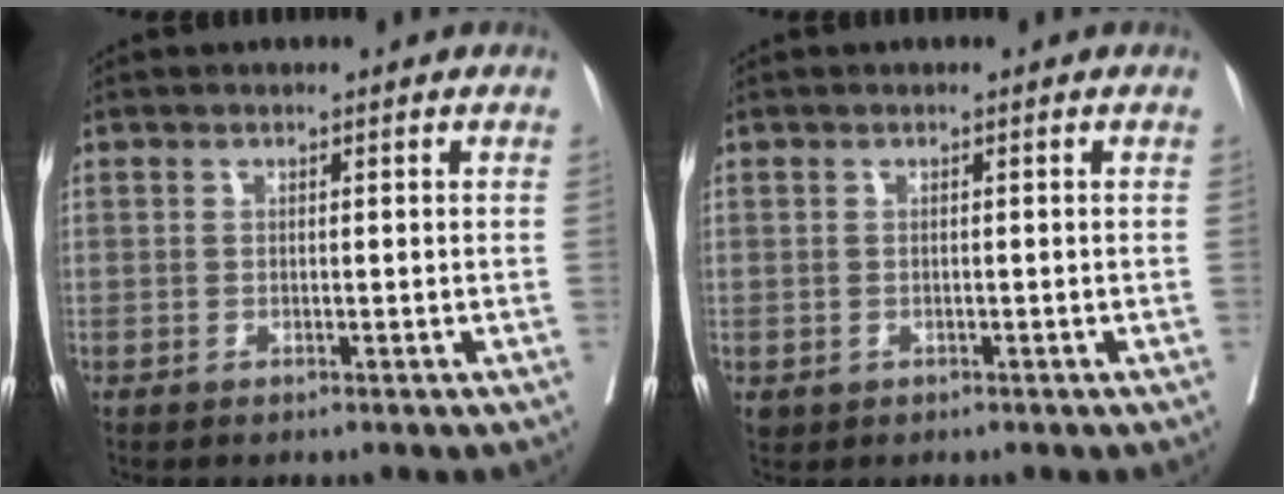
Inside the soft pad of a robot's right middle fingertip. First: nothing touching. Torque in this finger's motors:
{"motor_torque": [-0.10, -0.02, 0.00, 0.00]}